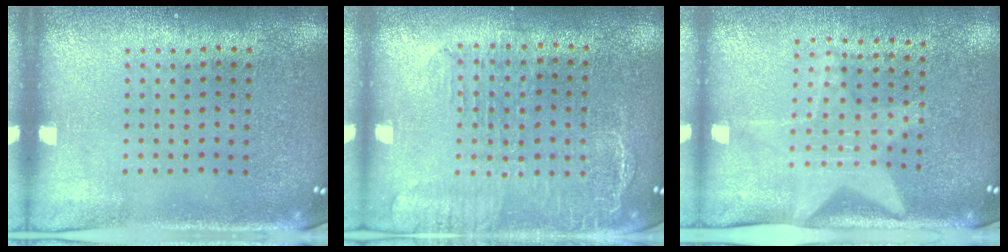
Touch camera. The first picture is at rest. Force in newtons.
{"total": 1.7, "press": 1.4, "slide": 1.0}
{"total": 1.9, "press": 1.5, "slide": 1.1}